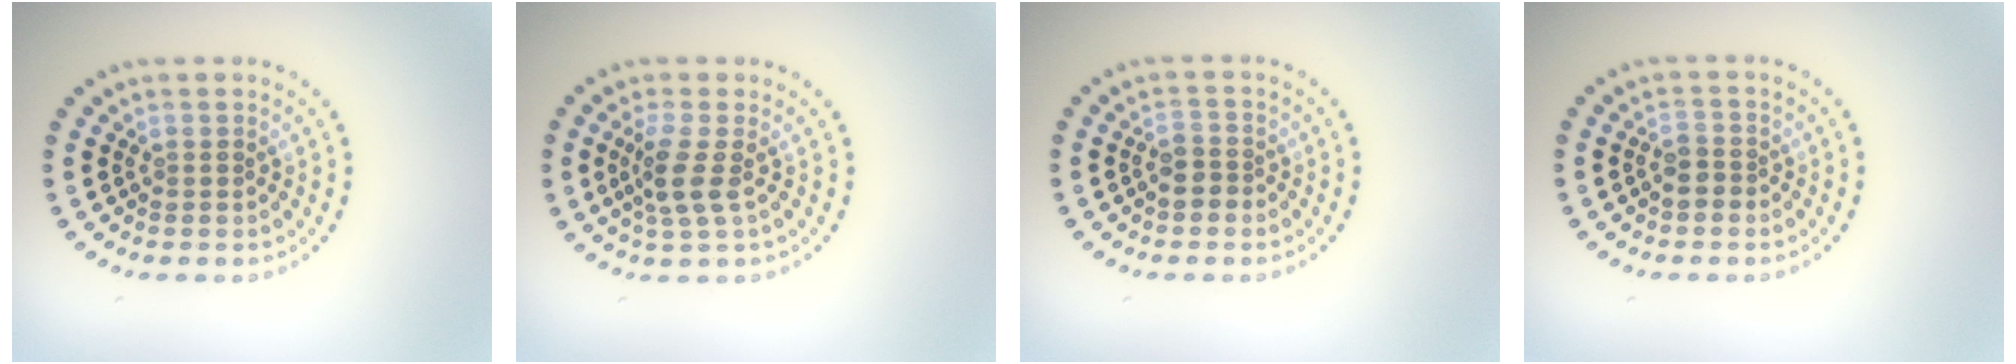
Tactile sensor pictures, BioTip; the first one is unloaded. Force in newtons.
{"total": 2.7, "press": 2.1, "slide": 1.7}
{"total": 1.7, "press": 1.5, "slide": 0.8}
{"total": 1.3, "press": 1.1, "slide": 0.7}